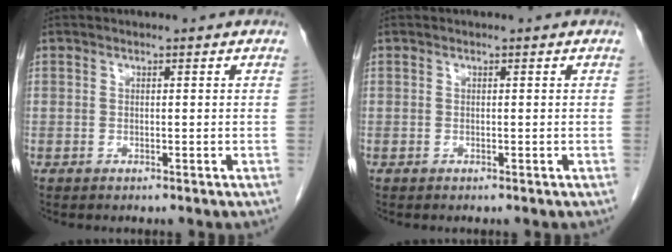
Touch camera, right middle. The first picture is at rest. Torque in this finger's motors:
{"motor_torque": [0.05, 0.14, -0.01, 0.01]}